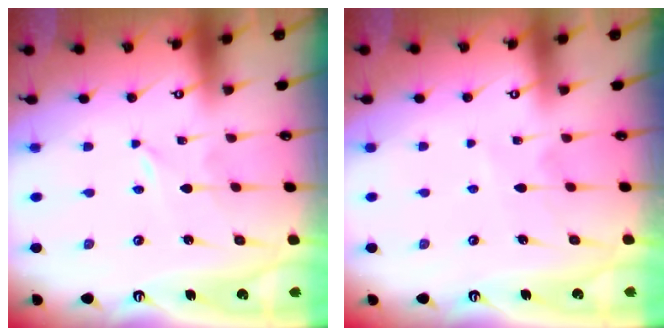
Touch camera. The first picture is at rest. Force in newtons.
{"total": 3.9, "press": 3.8, "slide": 0.4}